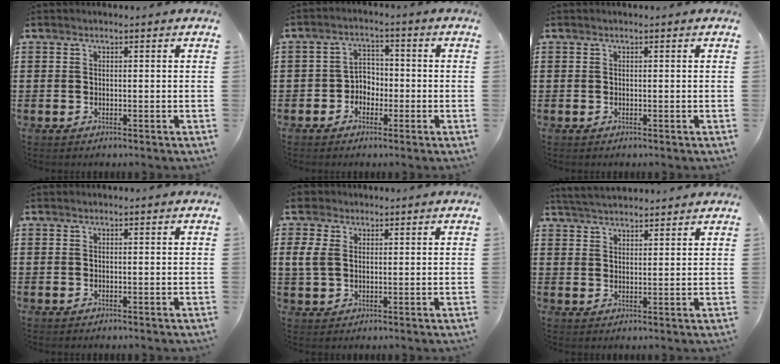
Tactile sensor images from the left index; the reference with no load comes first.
{"total": 3.2, "force": [-1.8, 2.5, 1.0], "torque": [-0.028, 0.009, -0.041]}
{"total": 0.0}
{"total": 0.0}
{"total": 4.8, "force": [1.8, 3.6, 2.6], "torque": [-0.077, 0.012, 0.030]}
{"total": 3.8, "force": [3.8, 0.2, 0.6], "torque": [-0.023, -0.008, 0.071]}